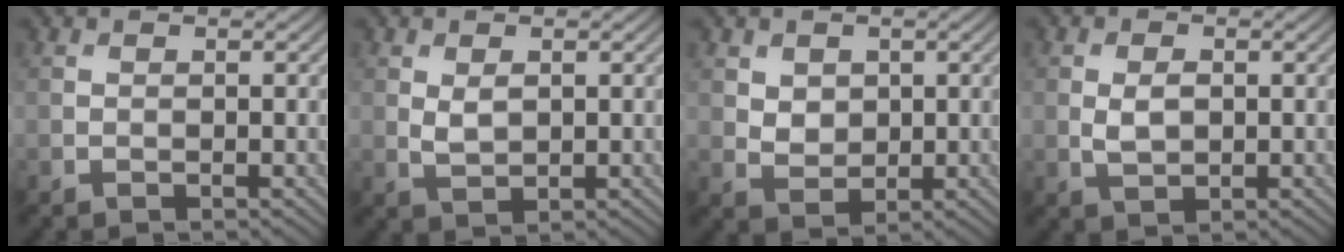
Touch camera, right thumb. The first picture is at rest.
{"total": 2.4, "force": [0.6, 1.4, 1.8], "torque": [-0.045, -0.006, 0.017]}
{"total": 3.0, "force": [1.2, 2.4, 1.5], "torque": [-0.042, -0.005, 0.021]}
{"total": 2.9, "force": [0.2, 1.8, 2.3], "torque": [-0.053, -0.005, 0.007]}